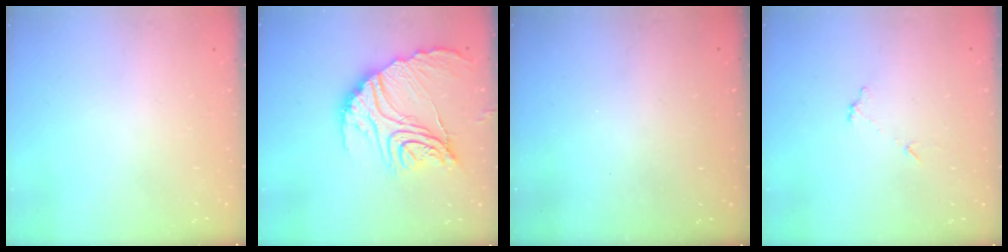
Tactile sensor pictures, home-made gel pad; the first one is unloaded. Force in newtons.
{"total": 22.6, "press": 22.5, "slide": 2.3}
{"total": 3.2, "press": 3.2, "slide": 0.2}
{"total": 5.6, "press": 5.6, "slide": 0.3}